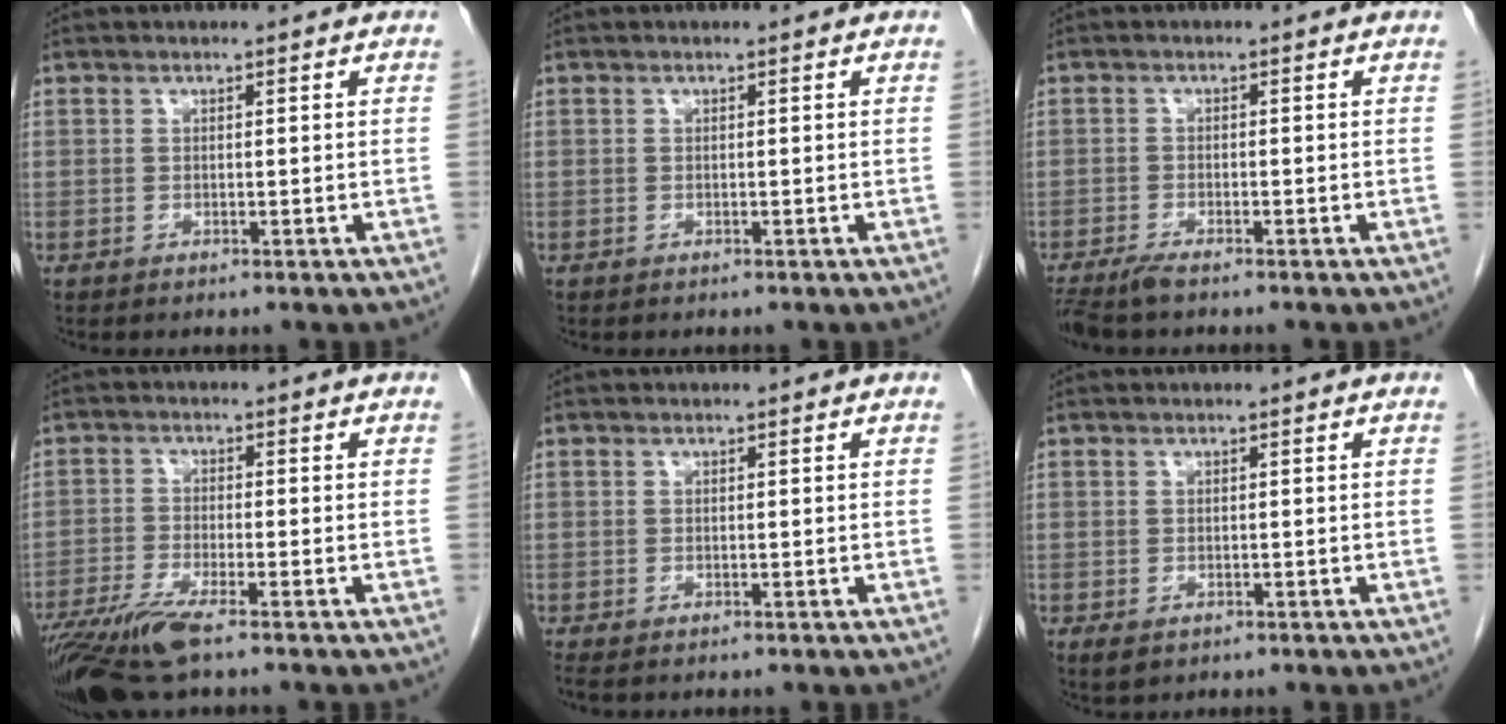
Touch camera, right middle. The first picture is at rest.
{"total": 0.0}
{"total": 3.5, "force": [-2.9, 0.2, 1.9], "torque": [-0.035, -0.009, -0.052]}
{"total": 8.7, "force": [-6.2, 0.7, 6.0], "torque": [-0.115, -0.020, -0.112]}
{"total": 1.1, "force": [-0.9, 0.3, 0.5], "torque": [-0.007, -0.002, -0.013]}
{"total": 1.6, "force": [-0.8, 1.0, 0.9], "torque": [-0.015, 0.000, -0.003]}